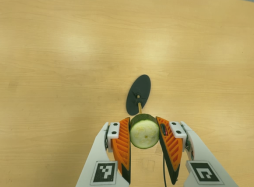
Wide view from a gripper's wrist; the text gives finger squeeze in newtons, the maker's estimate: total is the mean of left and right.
{"total": 12.1, "left": 10.9, "right": 13.2}